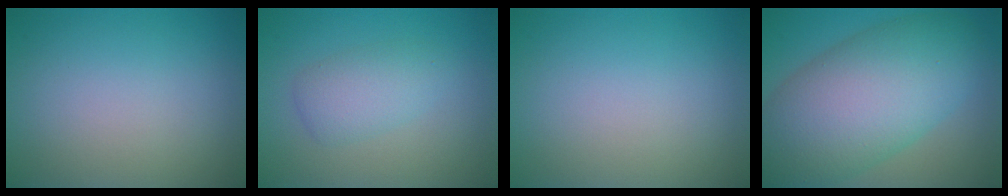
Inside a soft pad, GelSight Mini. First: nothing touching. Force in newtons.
{"total": 2.9, "press": 2.9, "slide": 0.0}
{"total": 0.0}
{"total": 11.9, "press": 11.8, "slide": 0.4}